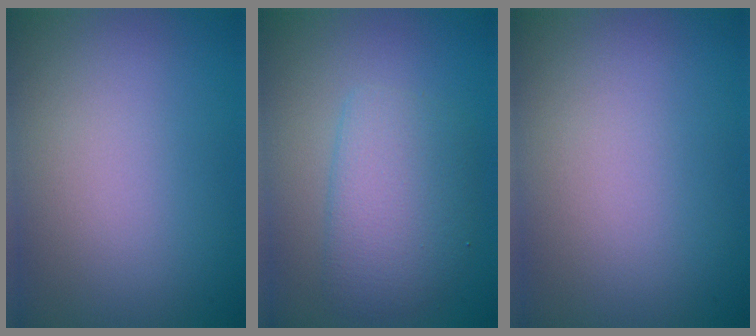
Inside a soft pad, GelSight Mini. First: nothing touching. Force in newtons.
{"total": 4.2, "press": 4.2, "slide": 0.0}
{"total": 0.0}